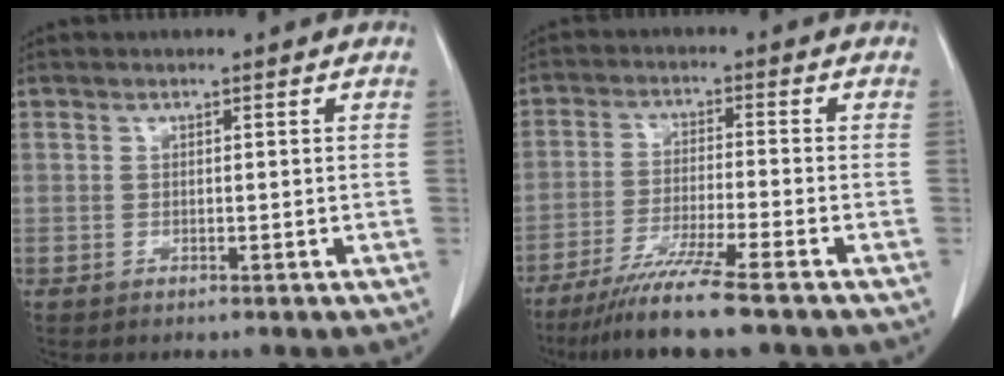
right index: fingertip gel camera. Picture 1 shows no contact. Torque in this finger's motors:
{"motor_torque": [1.09, -1.05, 0.21, 0.12]}